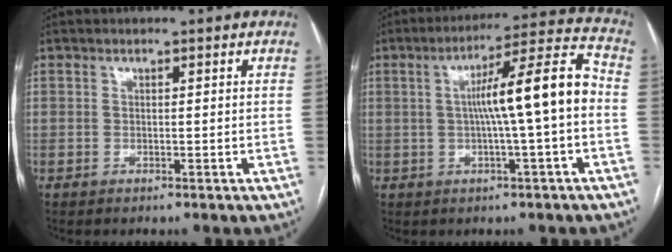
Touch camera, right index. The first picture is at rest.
{"total": 11.7, "force": [-0.4, -0.1, 11.7], "torque": [-0.182, 0.026, -0.010]}